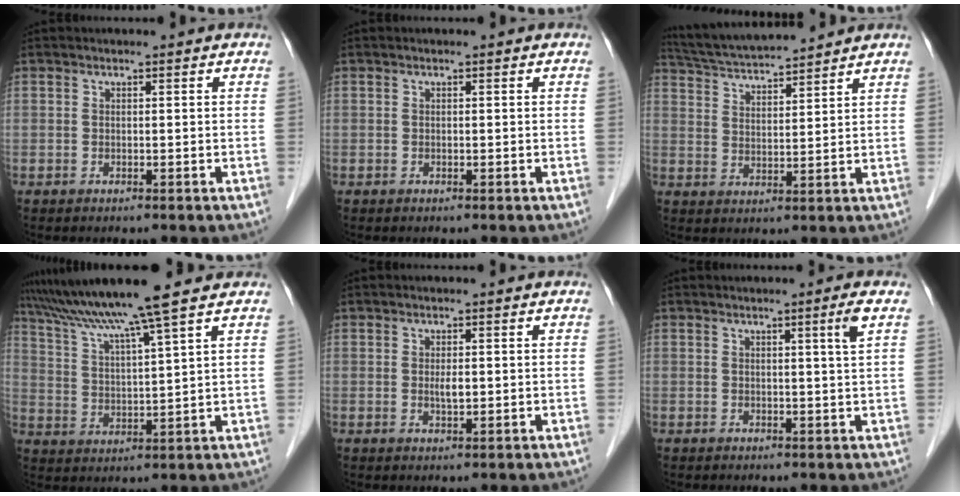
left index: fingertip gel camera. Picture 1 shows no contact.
{"total": 0.0}
{"total": 8.2, "force": [7.9, -0.2, 2.0], "torque": [-0.049, 0.027, 0.141]}
{"total": 11.5, "force": [9.3, -2.0, 6.5], "torque": [-0.117, 0.011, 0.162]}
{"total": 1.7, "force": [0.1, 0.5, 1.6], "torque": [-0.031, -0.003, 0.003]}
{"total": 2.3, "force": [1.0, -0.8, 1.9], "torque": [-0.030, -0.008, 0.019]}